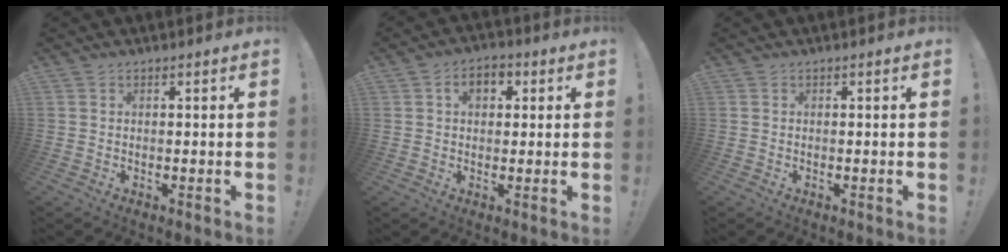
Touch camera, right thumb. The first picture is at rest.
{"total": 5.6, "force": [1.6, 3.8, 3.8], "torque": [-0.053, 0.008, 0.025]}
{"total": 0.0}